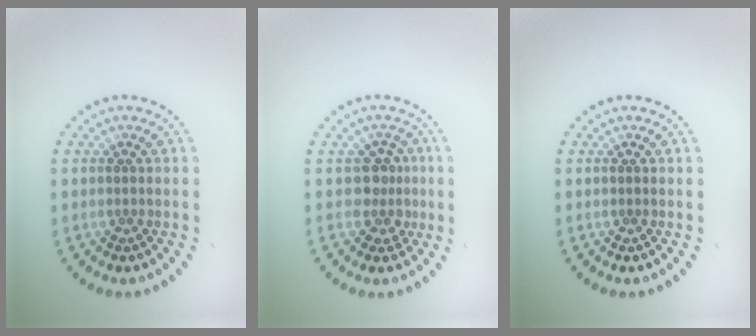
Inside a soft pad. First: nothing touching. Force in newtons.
{"total": 2.5, "press": 1.9, "slide": 1.6}
{"total": 0.0}